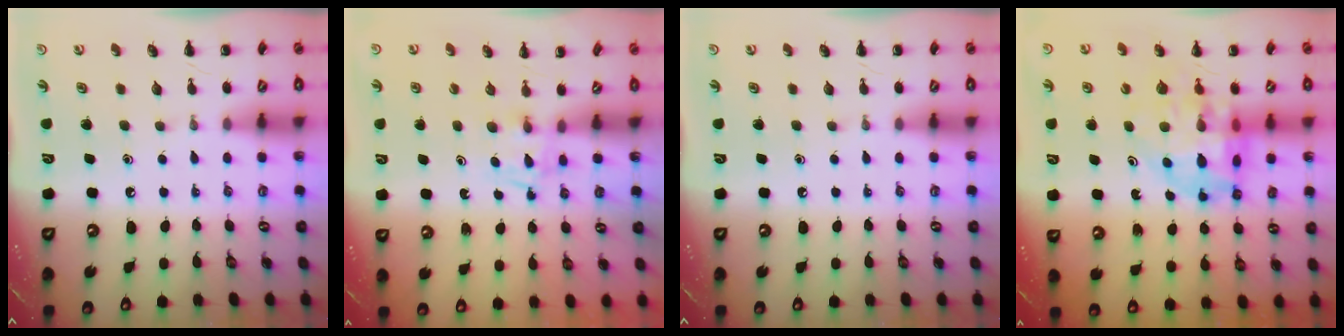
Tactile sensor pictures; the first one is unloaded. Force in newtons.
{"total": 2.7, "press": 2.4, "slide": 1.1}
{"total": 0.0}
{"total": 13.0, "press": 12.5, "slide": 3.7}